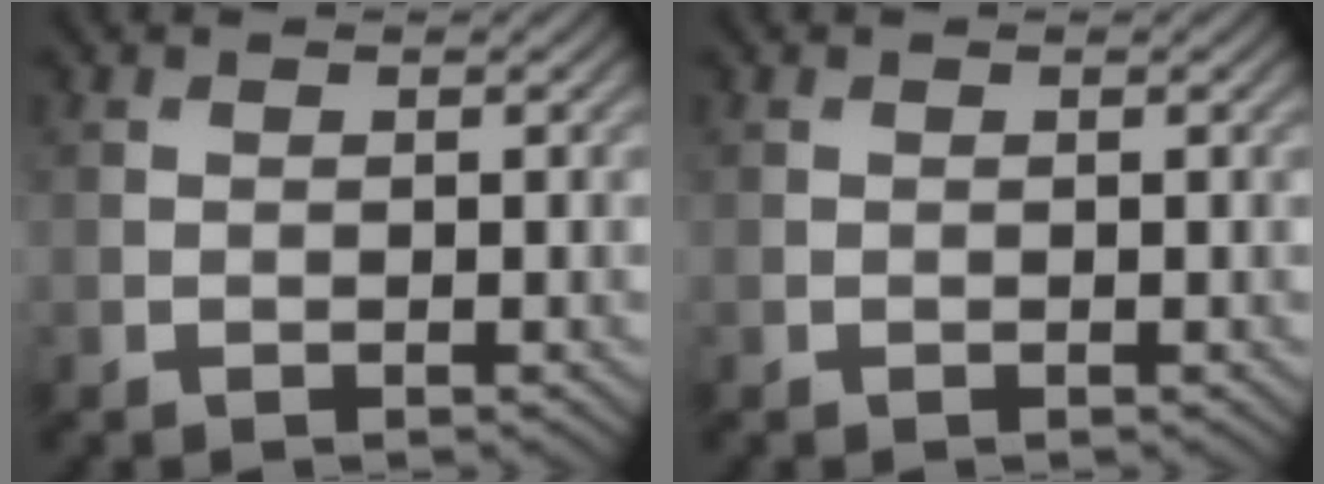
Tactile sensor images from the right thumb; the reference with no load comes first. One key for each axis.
{"total": 0.0}